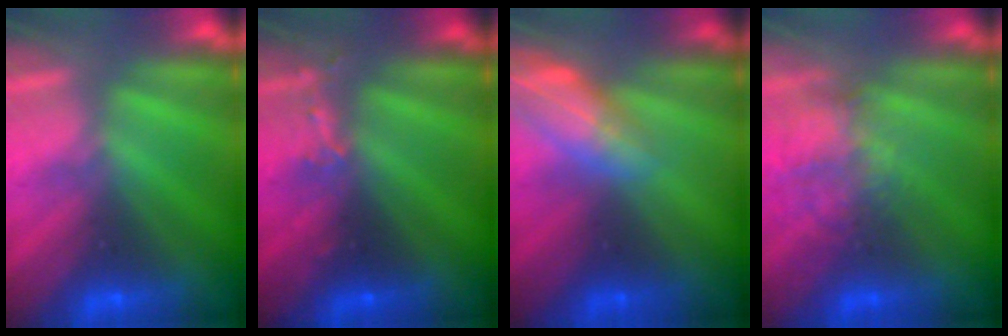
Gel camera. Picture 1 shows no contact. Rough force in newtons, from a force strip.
{"total": 2.6}
{"total": 2.6}
{"total": 2.1}